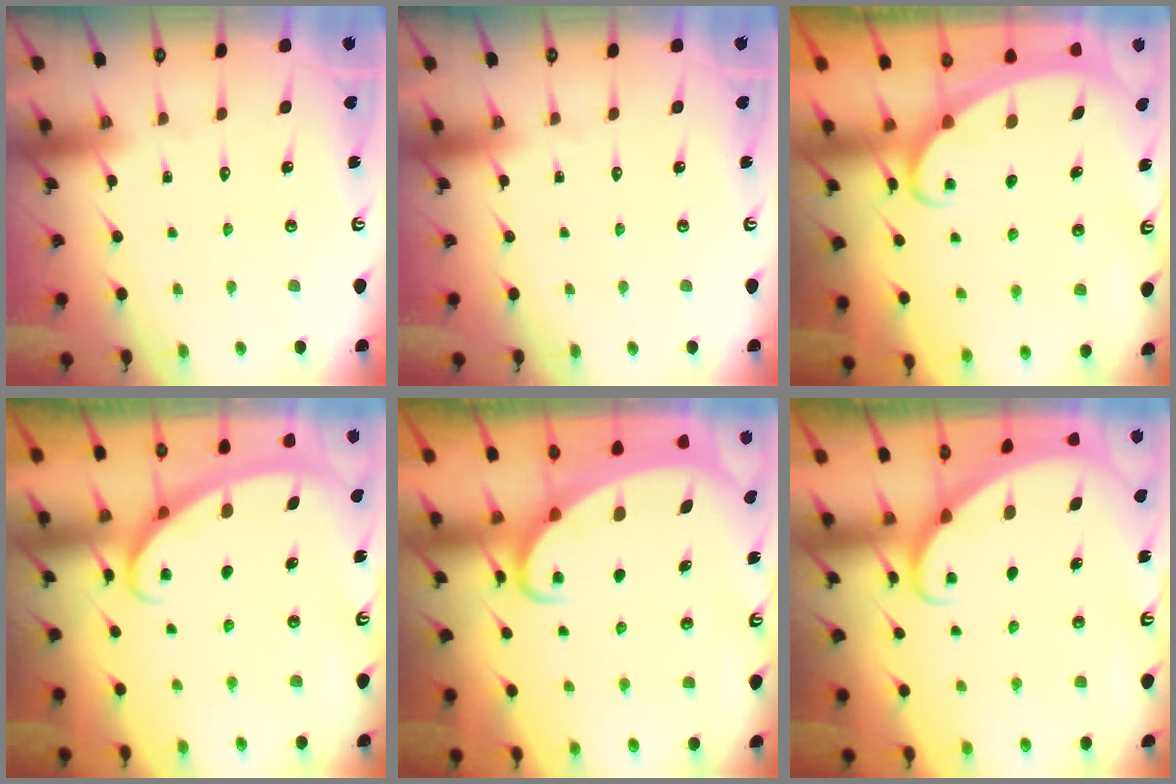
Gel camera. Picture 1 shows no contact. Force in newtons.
{"total": 0.0}
{"total": 2.4, "press": 2.4, "slide": 0.3}
{"total": 2.8, "press": 2.8, "slide": 0.4}
{"total": 2.6, "press": 2.6, "slide": 0.5}
{"total": 2.0, "press": 2.0, "slide": 0.2}